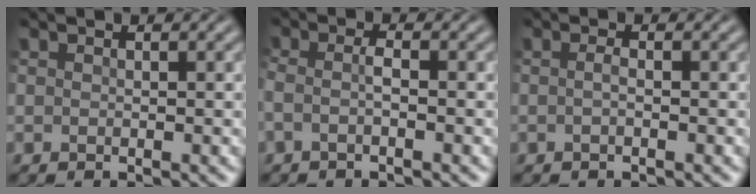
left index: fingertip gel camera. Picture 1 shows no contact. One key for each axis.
{"total": 1.6, "fx": -0.8, "fy": 0.3, "fz": 1.3, "tx": -0.030, "ty": 0.001, "tz": -0.021}
{"total": 0.8, "fx": -0.4, "fy": 0.2, "fz": 0.6, "tx": -0.018, "ty": 0.001, "tz": -0.010}